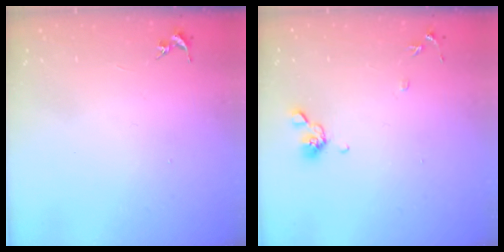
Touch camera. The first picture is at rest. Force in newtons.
{"total": 8.3, "press": 8.2, "slide": 1.6}